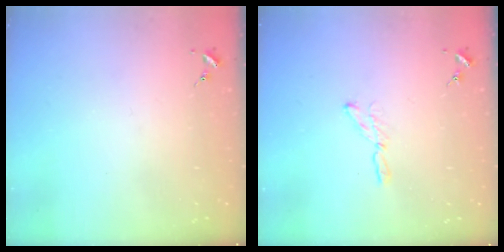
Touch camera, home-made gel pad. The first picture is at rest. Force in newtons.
{"total": 4.0, "press": 3.9, "slide": 0.3}